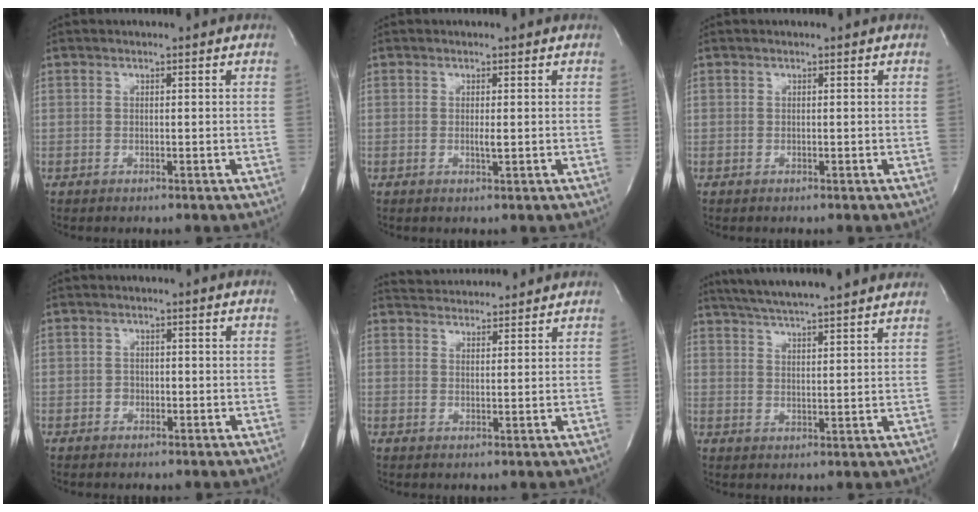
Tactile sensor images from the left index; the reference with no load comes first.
{"total": 1.0, "force": [0.0, 0.0, 1.0], "torque": [-0.024, -0.003, 0.002]}
{"total": 0.0}
{"total": 1.2, "force": [-0.4, 1.0, 0.4], "torque": [-0.003, 0.006, -0.007]}
{"total": 8.2, "force": [8.1, 0.8, 1.5], "torque": [-0.031, 0.026, 0.116]}
{"total": 19.0, "force": [16.9, 0.8, 8.7], "torque": [-0.147, 0.022, 0.233]}